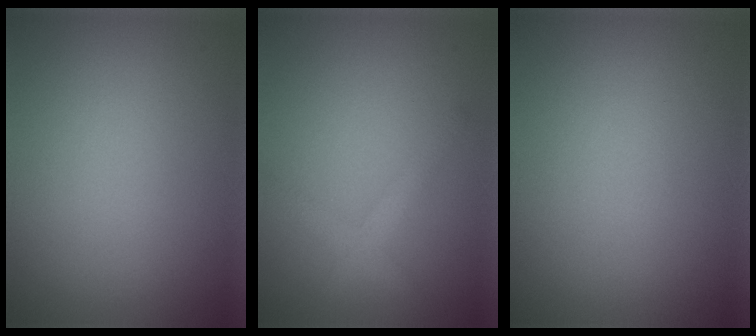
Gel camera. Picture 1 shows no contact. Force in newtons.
{"total": 2.2, "press": 2.2, "slide": 0.1}
{"total": 0.0}